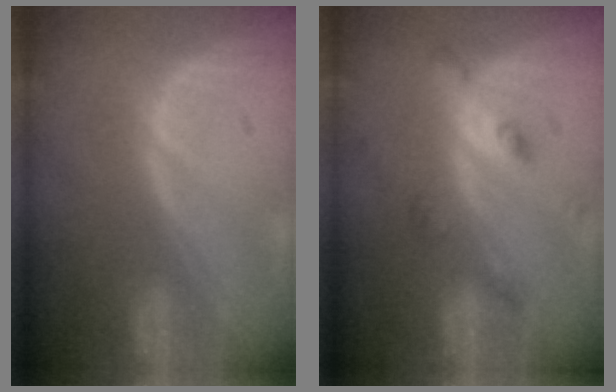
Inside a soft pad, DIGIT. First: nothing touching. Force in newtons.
{"total": 4.3, "press": 3.9, "slide": 1.8}